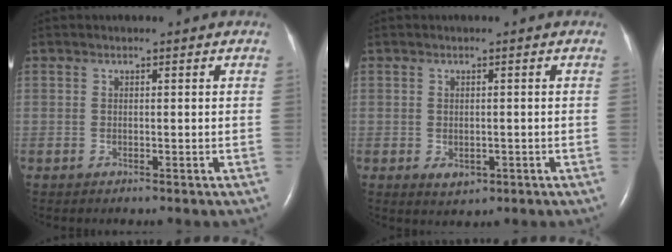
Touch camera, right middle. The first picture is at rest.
{"total": 2.3, "force": [-0.7, 1.6, 1.4], "torque": [-0.021, -0.001, 0.000]}